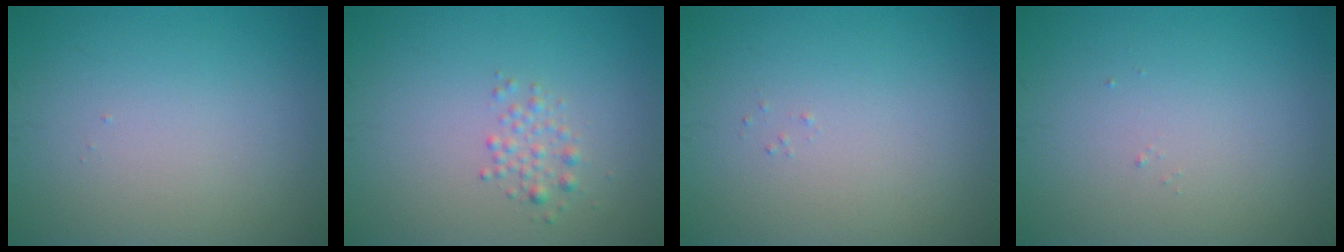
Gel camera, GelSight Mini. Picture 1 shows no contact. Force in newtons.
{"total": 1.4, "press": 1.4, "slide": 0.0}
{"total": 0.0}
{"total": 0.0}